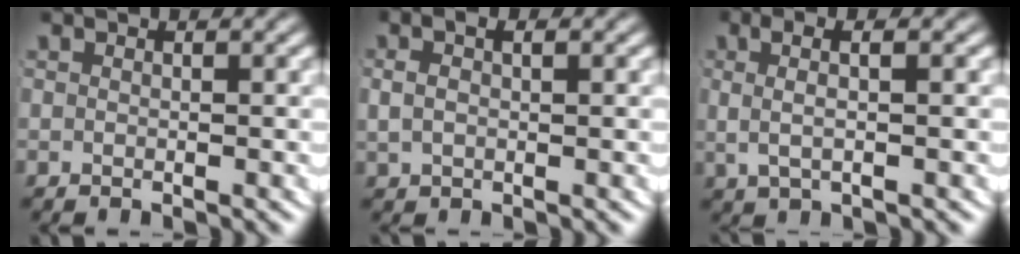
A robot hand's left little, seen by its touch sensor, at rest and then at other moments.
{"total": 2.4, "force": [0.6, 1.5, 1.7], "torque": [-0.040, 0.002, 0.015]}
{"total": 3.7, "force": [0.8, 1.6, 3.3], "torque": [-0.053, 0.006, 0.014]}